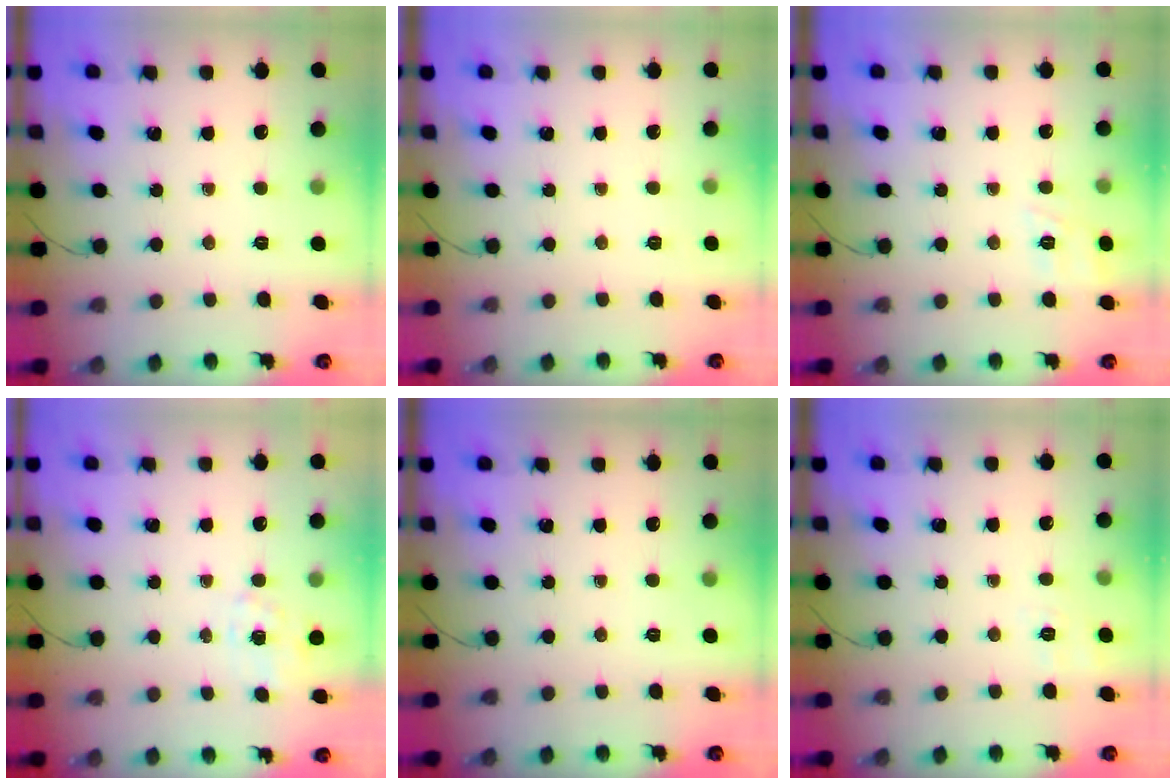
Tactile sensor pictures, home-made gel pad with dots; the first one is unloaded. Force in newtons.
{"total": 4.6, "press": 4.4, "slide": 1.5}
{"total": 9.7, "press": 9.6, "slide": 1.7}
{"total": 0.9, "press": 0.2, "slide": 0.9}
{"total": 0.0}
{"total": 1.9, "press": 0.4, "slide": 1.9}